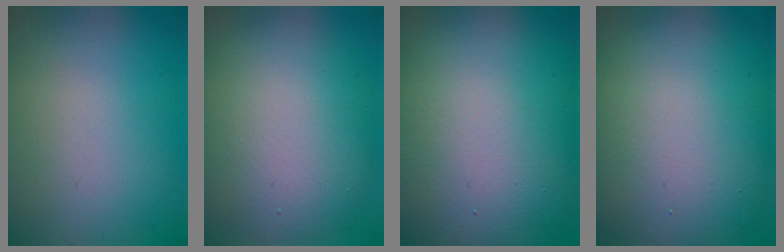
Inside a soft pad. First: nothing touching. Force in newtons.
{"total": 9.9, "press": 9.9, "slide": 1.0}
{"total": 19.3, "press": 19.3, "slide": 1.0}
{"total": 15.2, "press": 15.2, "slide": 0.5}